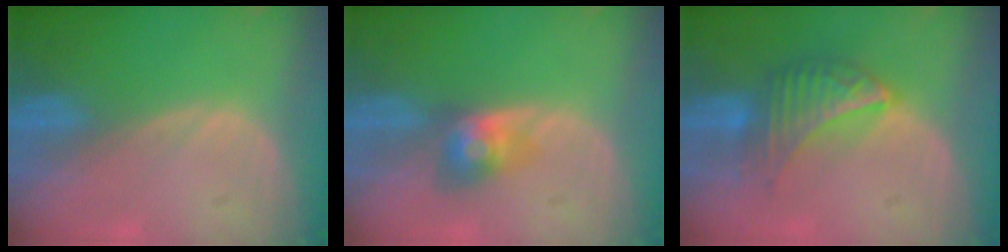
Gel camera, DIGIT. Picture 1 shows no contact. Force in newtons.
{"total": 3.7, "press": 3.7, "slide": 0.2}
{"total": 6.5, "press": 6.4, "slide": 1.1}